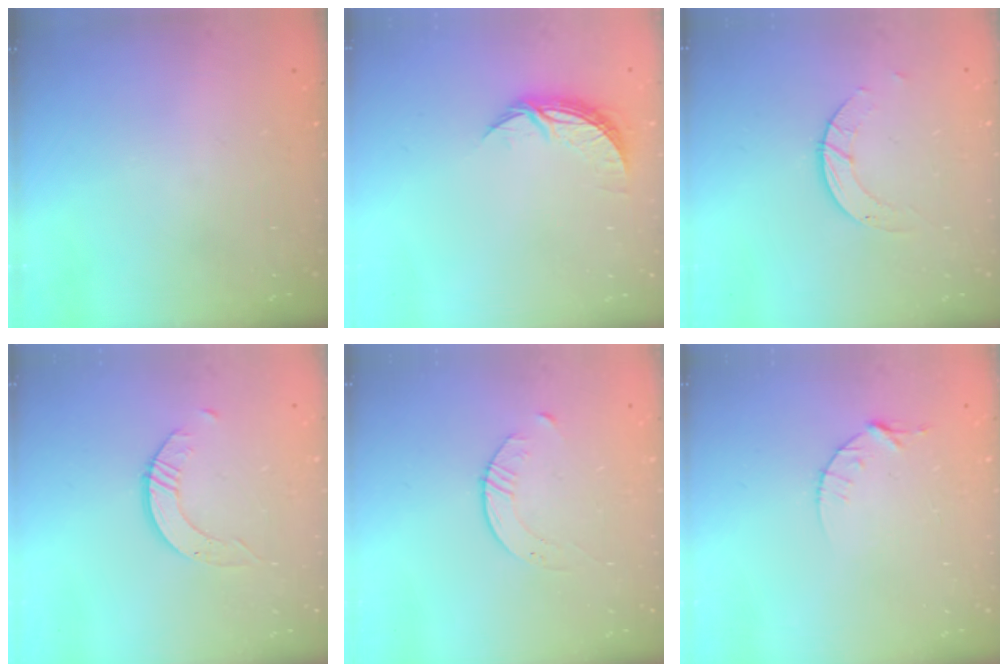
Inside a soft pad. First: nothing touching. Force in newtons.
{"total": 7.1, "press": 7.1, "slide": 0.3}
{"total": 2.8, "press": 2.8, "slide": 0.3}
{"total": 3.0, "press": 3.0, "slide": 0.2}
{"total": 3.9, "press": 3.9, "slide": 0.4}
{"total": 3.8, "press": 3.7, "slide": 0.5}